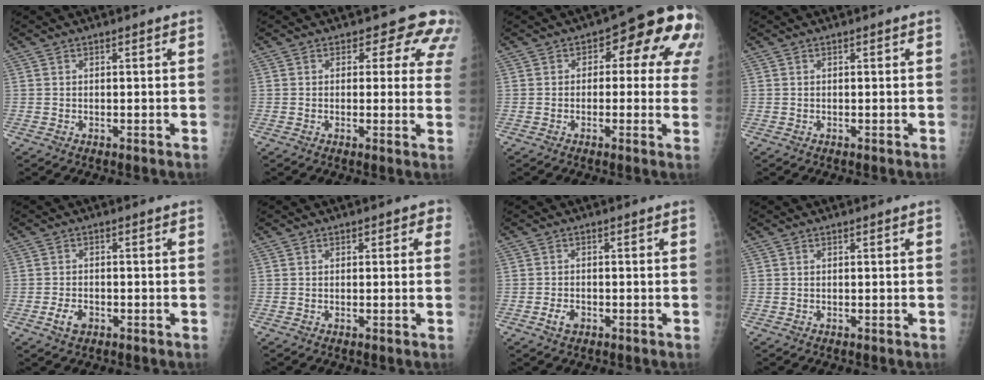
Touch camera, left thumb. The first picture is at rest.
{"total": 8.2, "force": [5.1, 5.0, 4.1], "torque": [-0.003, -0.016, 0.033]}
{"total": 14.0, "force": [3.4, 7.5, 11.3], "torque": [-0.081, 0.017, 0.026]}
{"total": 0.0}
{"total": 3.5, "force": [-1.7, 2.2, 2.1], "torque": [-0.035, 0.009, -0.030]}
{"total": 2.1, "force": [0.6, 1.6, 1.2], "torque": [0.012, 0.004, -0.001]}
{"total": 2.7, "force": [-1.4, 1.7, 1.5], "torque": [-0.025, 0.008, -0.024]}
{"total": 0.0}